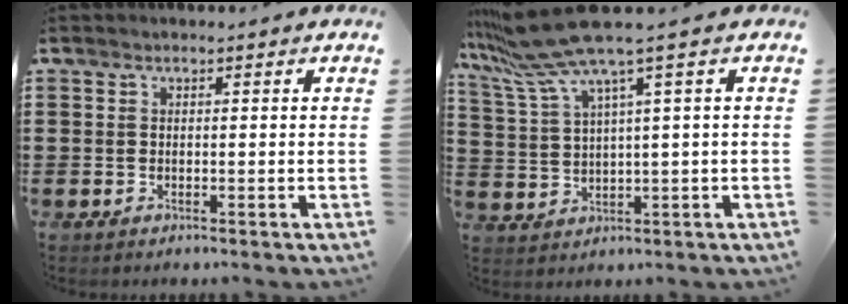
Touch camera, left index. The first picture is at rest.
{"total": 8.2, "force": [5.2, 0.1, 6.4], "torque": [-0.171, -0.038, 0.082]}